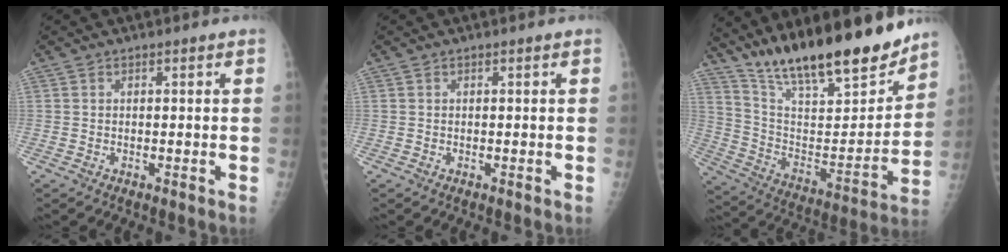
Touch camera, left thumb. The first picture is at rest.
{"total": 0.0}
{"total": 24.8, "force": [19.7, 6.0, 13.9], "torque": [-0.193, -0.092, 0.332]}